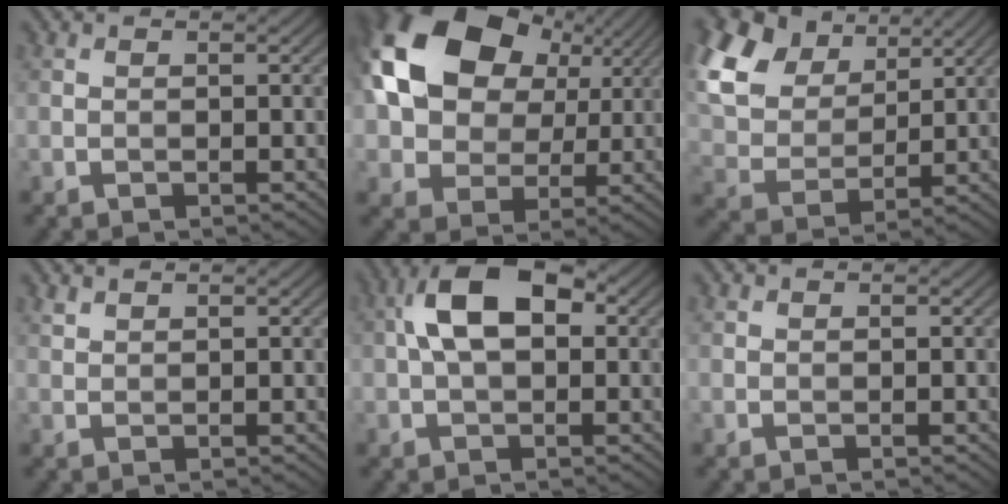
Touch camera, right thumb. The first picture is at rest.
{"total": 17.9, "force": [5.8, 12.9, 10.9], "torque": [-0.226, 0.026, 0.108]}
{"total": 16.2, "force": [8.3, 10.5, 9.1], "torque": [-0.270, 0.046, 0.167]}
{"total": 1.0, "force": [0.9, 0.3, 0.3], "torque": [-0.011, 0.002, 0.023]}
{"total": 9.0, "force": [1.6, 5.0, 7.3], "torque": [-0.140, 0.017, 0.018]}
{"total": 0.5, "force": [0.3, 0.4, 0.1], "torque": [0.000, -0.001, 0.008]}